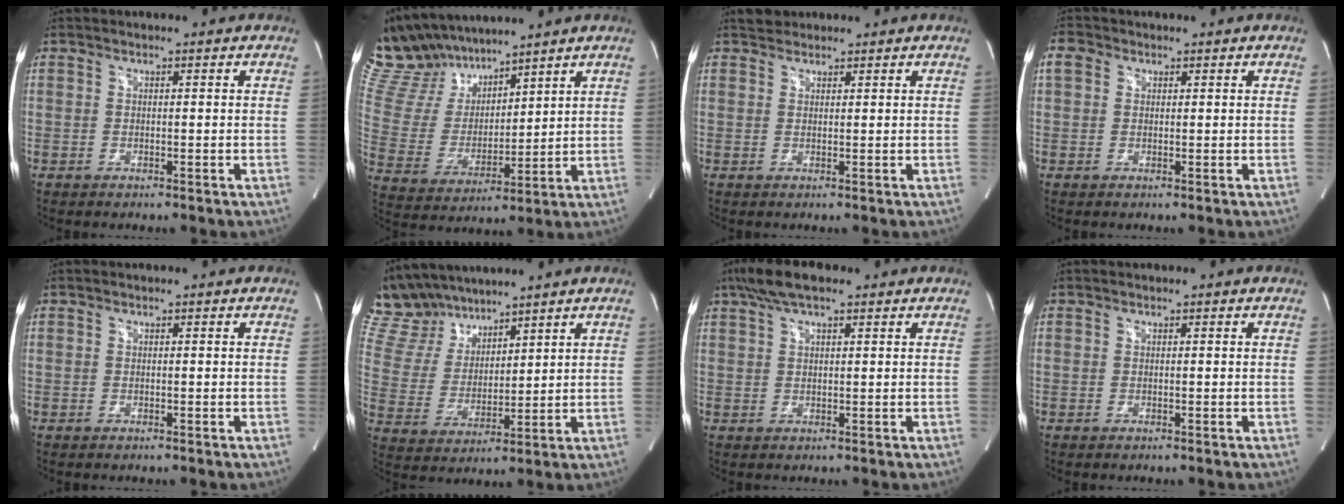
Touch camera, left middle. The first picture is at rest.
{"total": 13.8, "force": [12.4, 4.5, 4.0], "torque": [-0.098, 0.022, 0.254]}
{"total": 1.8, "force": [1.6, 0.7, 0.0], "torque": [-0.003, 0.012, 0.026]}
{"total": 2.6, "force": [1.1, 2.1, 1.1], "torque": [-0.028, 0.017, 0.021]}
{"total": 0.0}
{"total": 11.3, "force": [10.1, 4.2, 2.8], "torque": [-0.074, 0.024, 0.206]}
{"total": 6.6, "force": [4.5, 1.8, 4.4], "torque": [-0.094, 0.024, 0.082]}
{"total": 0.0}